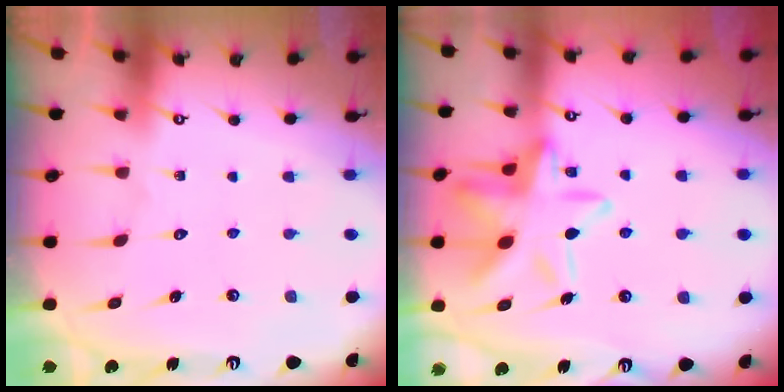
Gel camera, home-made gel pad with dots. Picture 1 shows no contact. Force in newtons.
{"total": 15.5, "press": 15.5, "slide": 1.1}